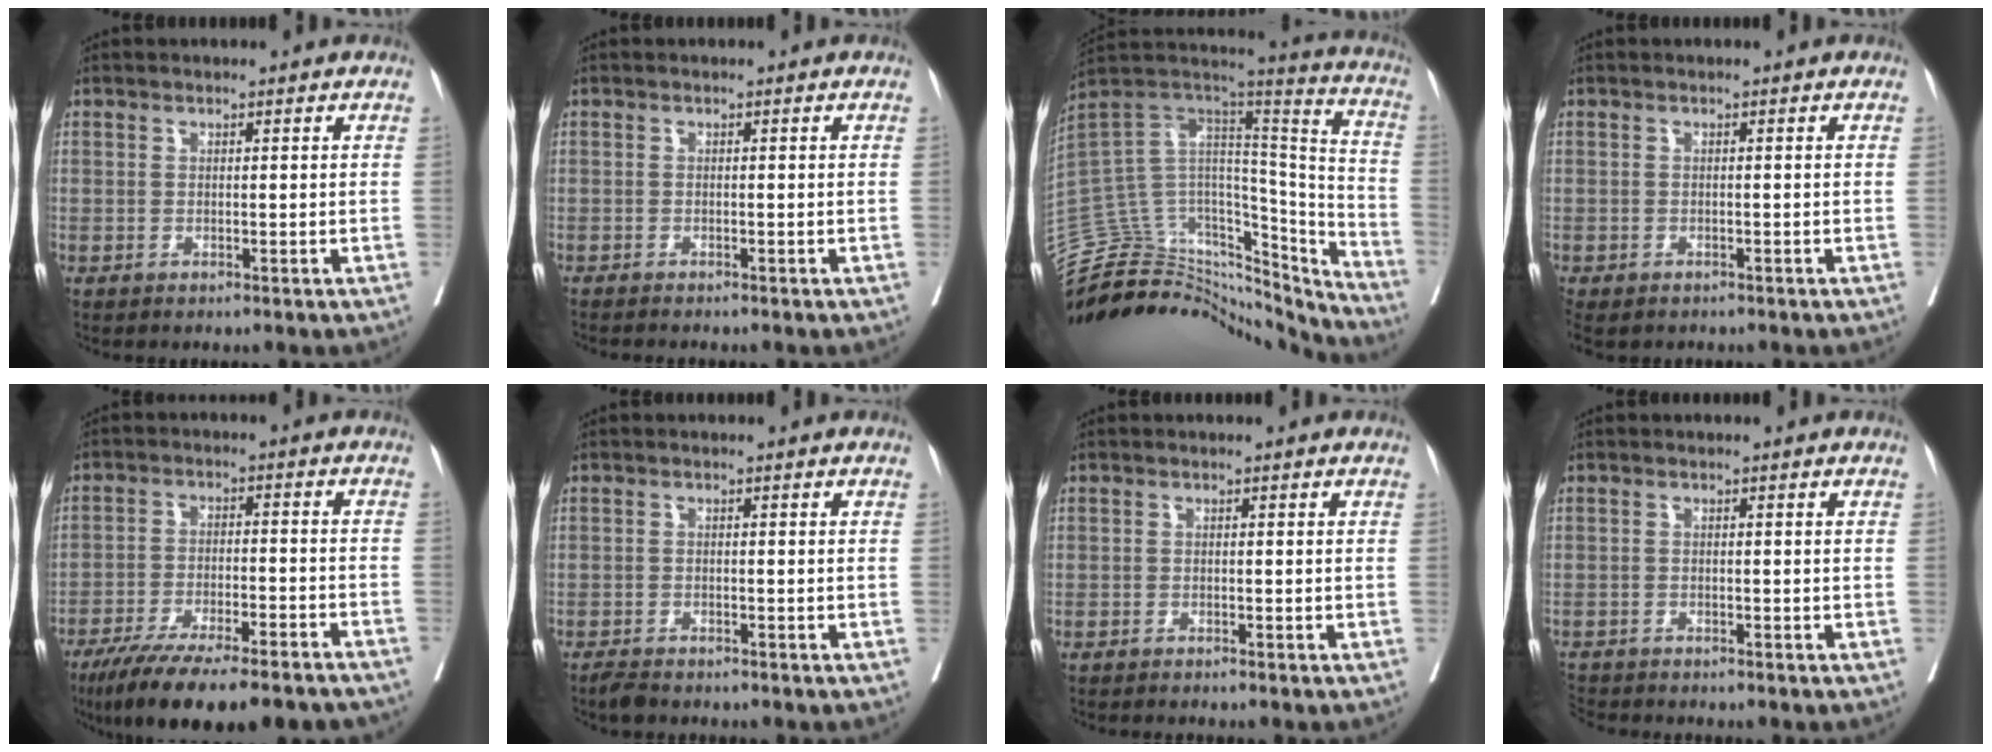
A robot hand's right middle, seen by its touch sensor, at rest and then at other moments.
{"total": 1.5, "force": [-1.5, 0.0, 0.3], "torque": [-0.013, -0.006, -0.026]}
{"total": 35.5, "force": [-32.1, 10.0, 11.4], "torque": [-0.178, 0.019, -0.467]}
{"total": 5.5, "force": [-3.7, 3.3, 2.3], "torque": [-0.058, -0.010, -0.049]}
{"total": 20.0, "force": [-16.2, 3.4, 11.1], "torque": [-0.149, -0.020, -0.240]}
{"total": 2.1, "force": [-1.9, 0.5, 0.6], "torque": [-0.018, -0.007, -0.031]}
{"total": 1.5, "force": [-1.5, -0.1, 0.2], "torque": [-0.010, -0.006, -0.027]}
{"total": 2.8, "force": [-2.7, 0.4, -0.3], "torque": [0.000, -0.013, -0.051]}